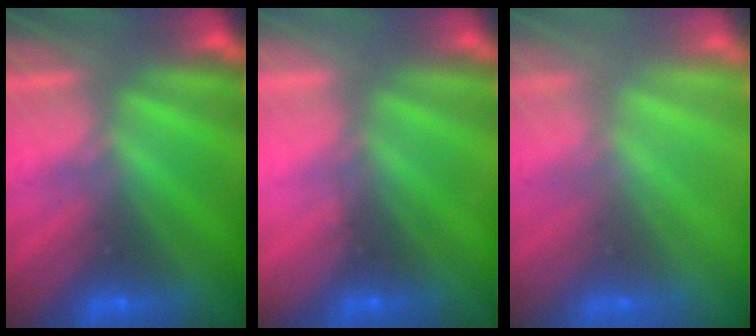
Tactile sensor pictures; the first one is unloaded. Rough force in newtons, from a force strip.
{"total": 2.3}
{"total": 6.2}